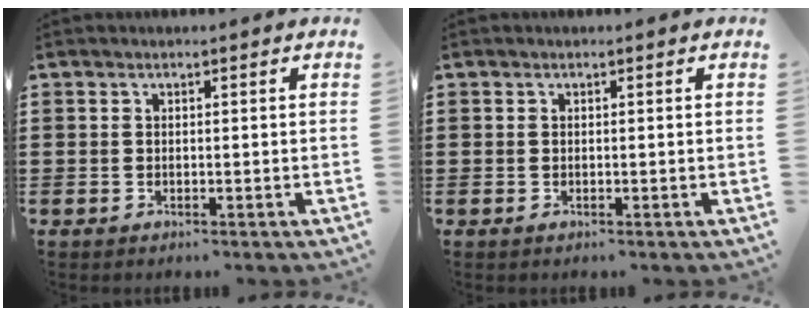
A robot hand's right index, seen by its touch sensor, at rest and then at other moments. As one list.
[{"total": 0.0}]